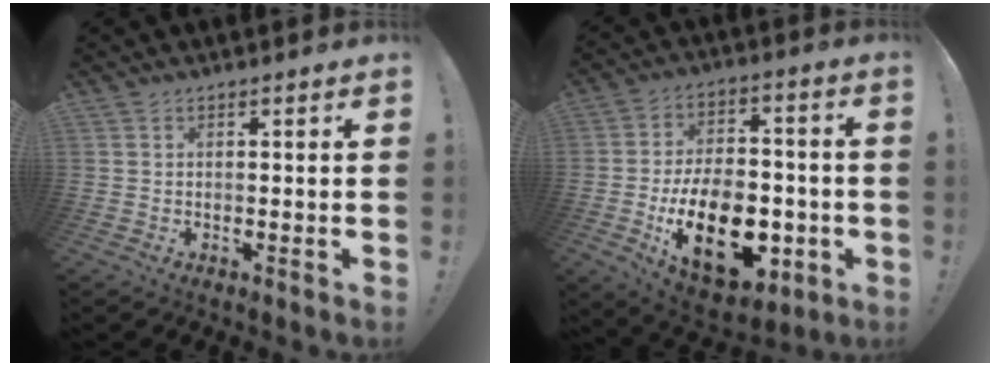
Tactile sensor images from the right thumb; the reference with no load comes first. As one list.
[{"total": 23.4, "force": [-6.9, 14.1, 17.3], "torque": [-0.276, 0.040, -0.096]}]